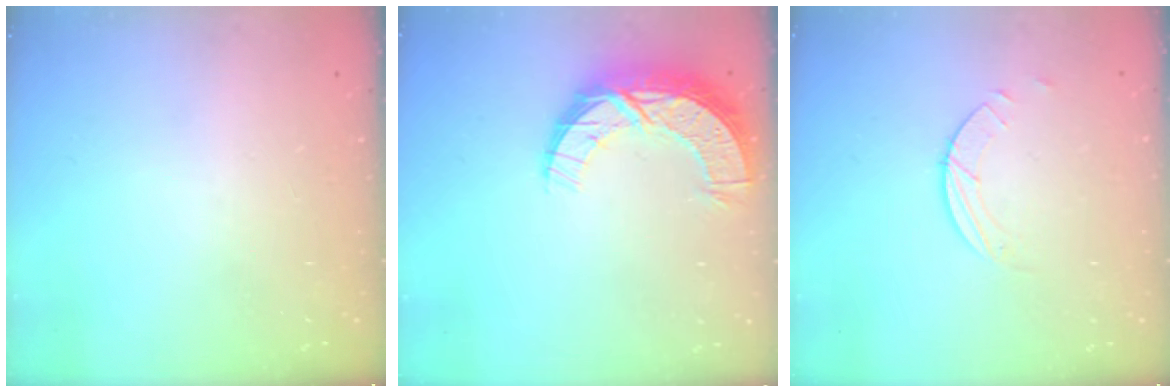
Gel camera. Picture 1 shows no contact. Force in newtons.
{"total": 11.6, "press": 11.6, "slide": 0.7}
{"total": 2.0, "press": 2.0, "slide": 0.2}